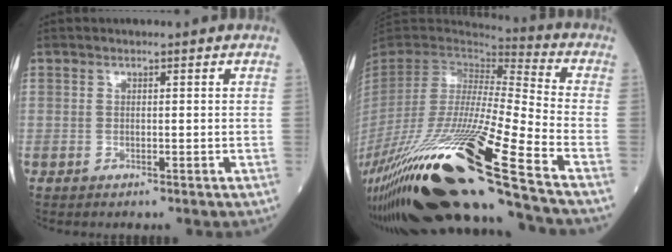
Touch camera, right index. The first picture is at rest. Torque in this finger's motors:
{"motor_torque": [1.22, -0.92, 1.06, 0.21]}